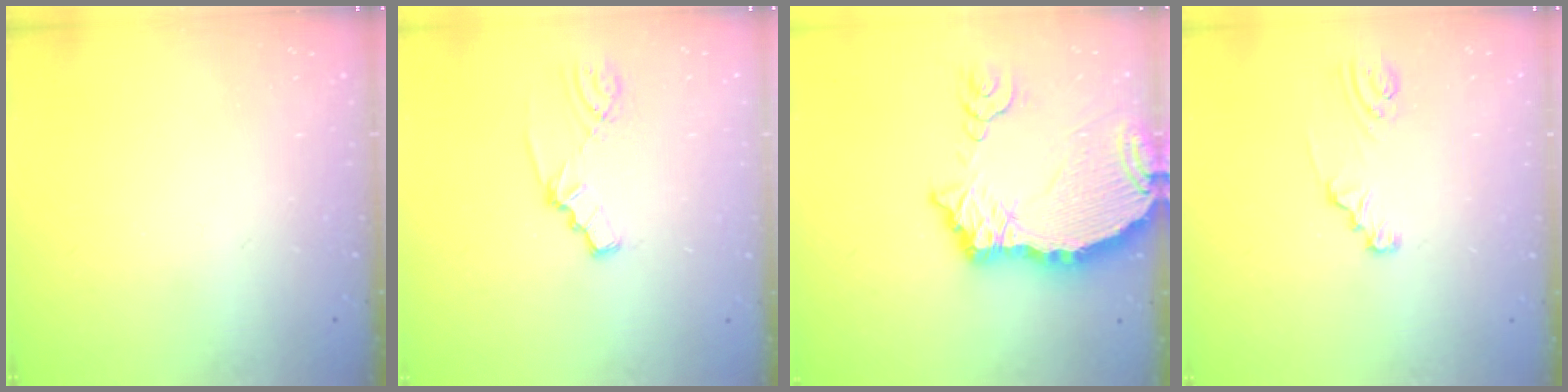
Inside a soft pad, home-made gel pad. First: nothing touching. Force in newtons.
{"total": 2.1, "press": 2.1, "slide": 0.3}
{"total": 16.6, "press": 16.5, "slide": 2.2}
{"total": 2.3, "press": 2.3, "slide": 0.1}